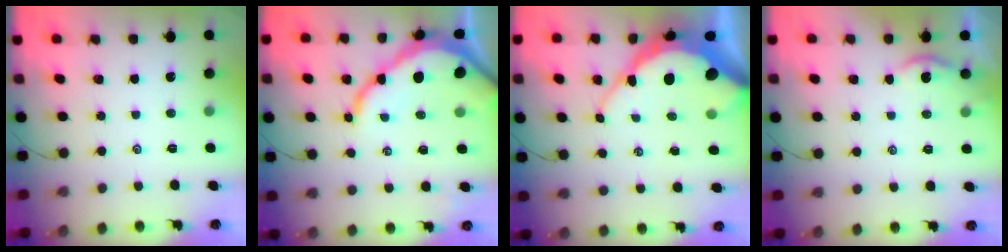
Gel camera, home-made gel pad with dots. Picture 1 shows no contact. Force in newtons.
{"total": 12.2, "press": 12.1, "slide": 1.3}
{"total": 15.1, "press": 15.1, "slide": 1.2}
{"total": 2.2, "press": 2.2, "slide": 0.3}